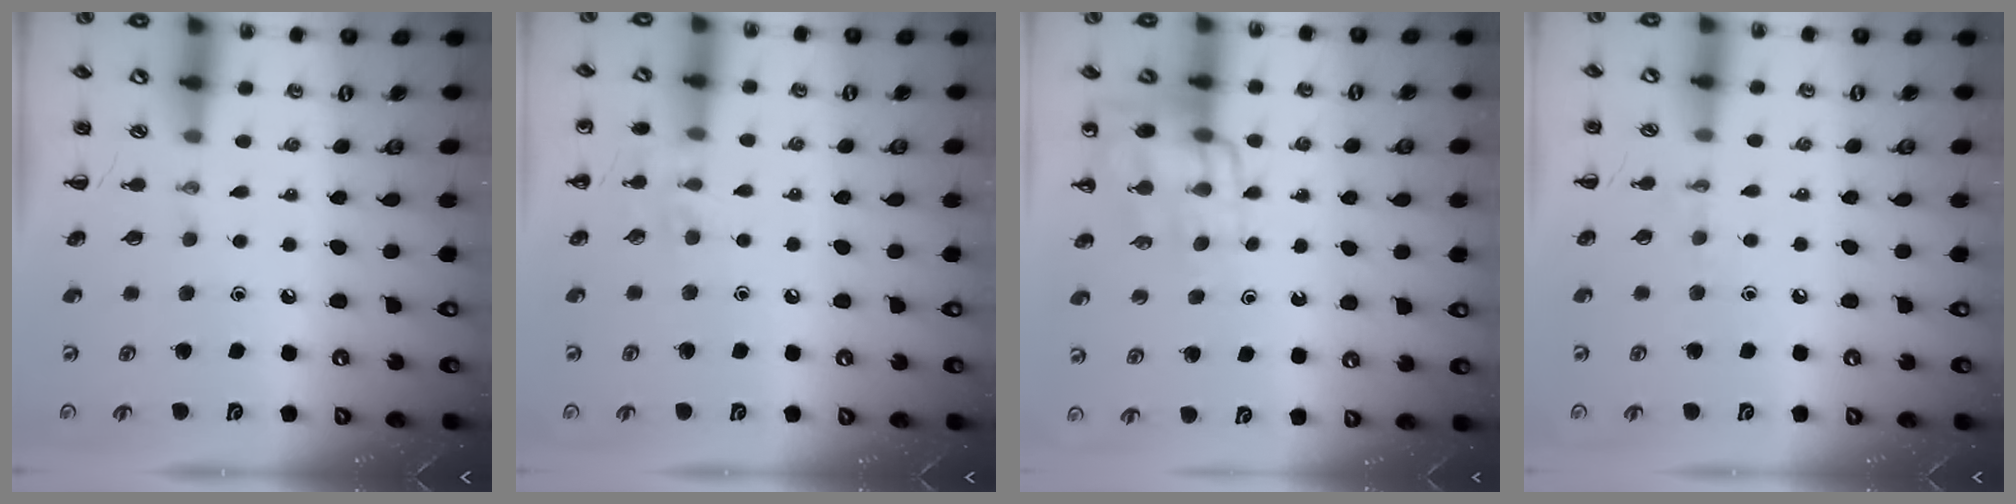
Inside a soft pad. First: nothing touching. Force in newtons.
{"total": 6.9, "press": 6.7, "slide": 1.8}
{"total": 11.6, "press": 11.2, "slide": 3.1}
{"total": 5.0, "press": 4.9, "slide": 1.2}